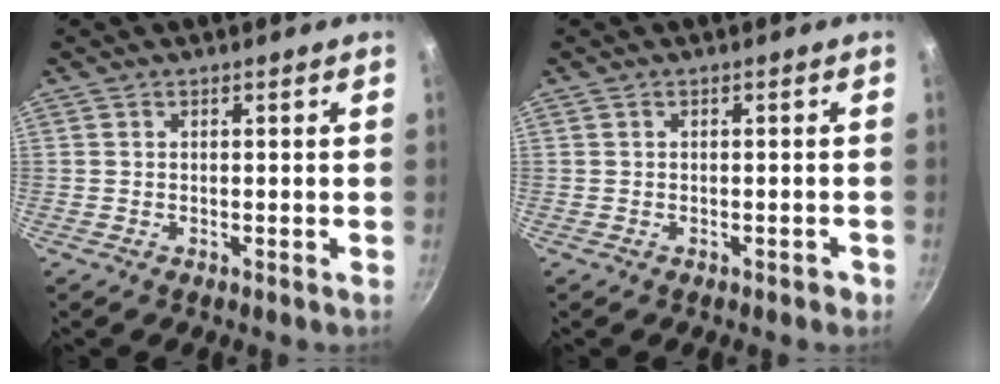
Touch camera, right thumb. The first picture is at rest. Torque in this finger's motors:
{"motor_torque": [-0.13, 0.31, -0.03, 0.02, 0.02]}